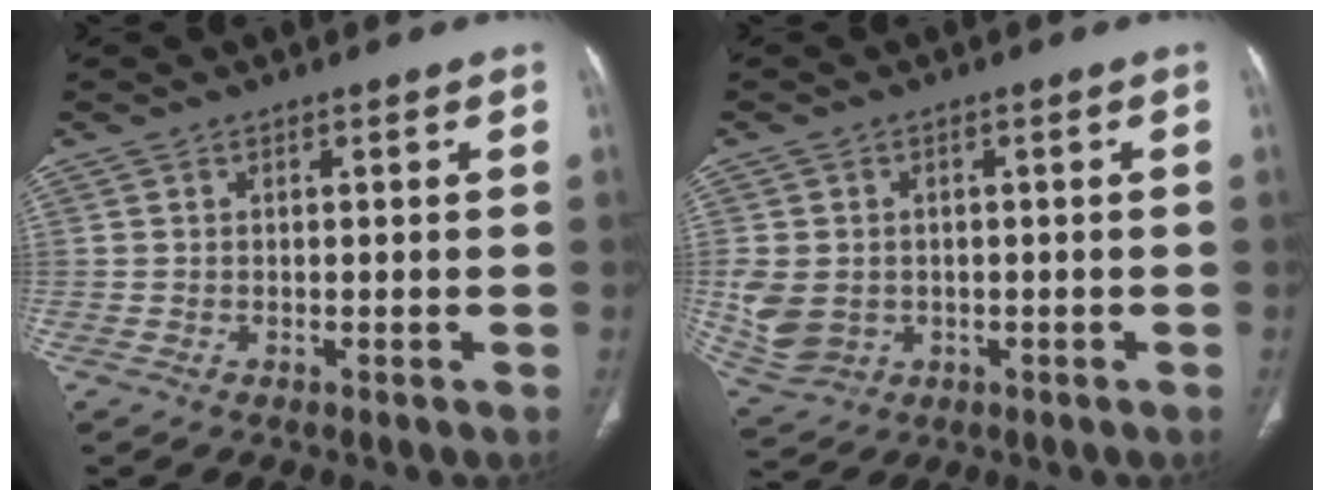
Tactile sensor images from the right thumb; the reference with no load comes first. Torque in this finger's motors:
{"motor_torque": [0.11, 0.03, 0.90, -0.21, 0.09]}